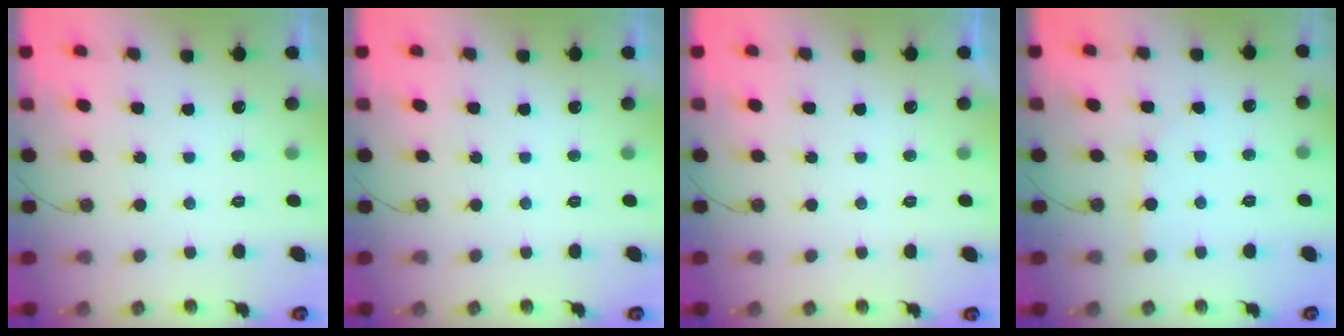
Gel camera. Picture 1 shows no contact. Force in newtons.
{"total": 0.0}
{"total": 0.0}
{"total": 2.4, "press": 2.4, "slide": 0.3}